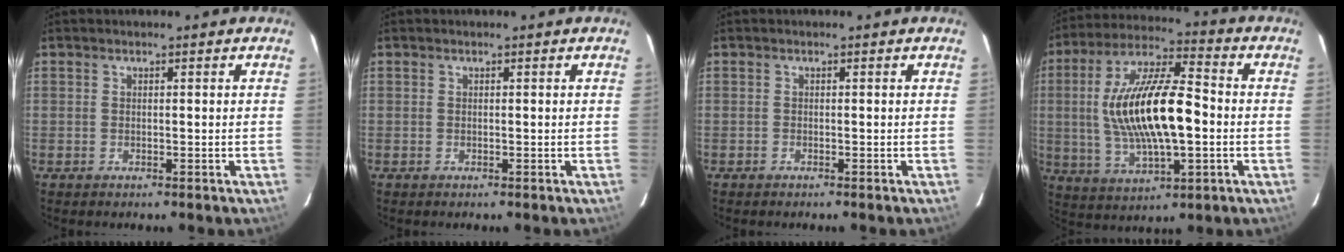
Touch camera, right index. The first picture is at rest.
{"total": 0.0}
{"total": 0.0}
{"total": 18.9, "force": [-0.5, 6.7, 17.7], "torque": [-0.340, 0.009, -0.004]}